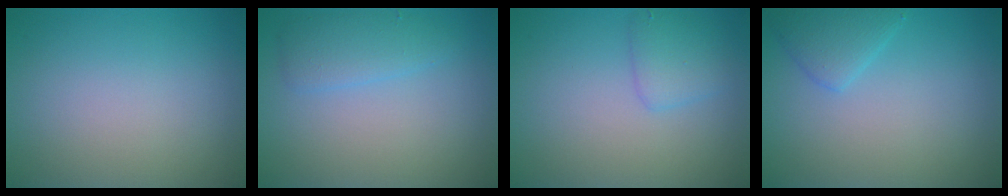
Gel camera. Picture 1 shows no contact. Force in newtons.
{"total": 2.3, "press": 2.3, "slide": 0.0}
{"total": 2.0, "press": 2.0, "slide": 0.0}
{"total": 2.2, "press": 2.2, "slide": 0.2}